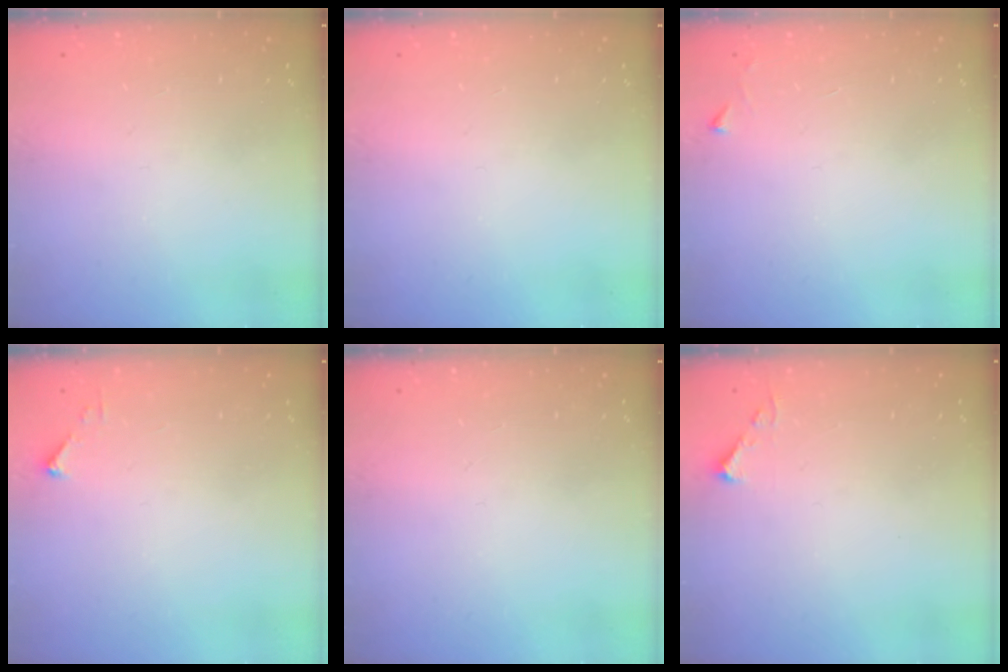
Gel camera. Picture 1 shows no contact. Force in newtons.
{"total": 0.0}
{"total": 2.3, "press": 2.3, "slide": 0.4}
{"total": 2.7, "press": 2.7, "slide": 0.3}
{"total": 0.0}
{"total": 3.5, "press": 3.5, "slide": 0.4}